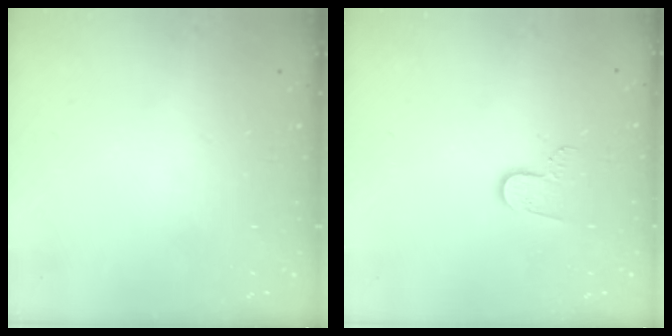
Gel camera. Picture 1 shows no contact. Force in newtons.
{"total": 7.0, "press": 7.0, "slide": 0.5}